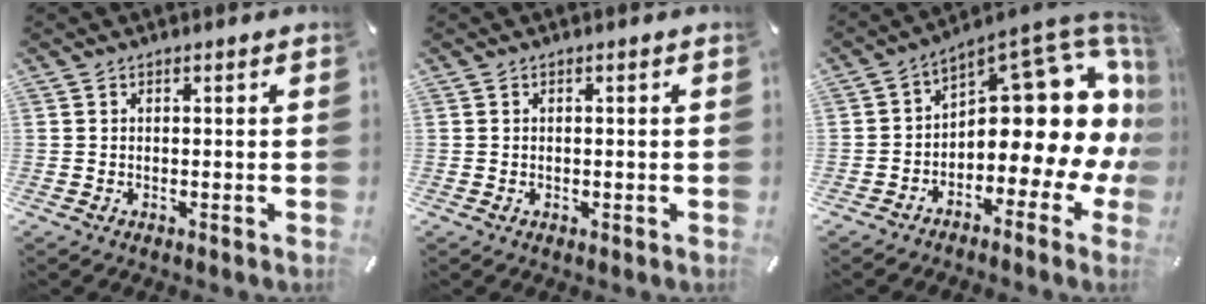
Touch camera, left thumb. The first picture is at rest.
{"total": 0.5, "force": [0.0, 0.5, 0.2], "torque": [-0.004, 0.002, -0.001]}
{"total": 15.8, "force": [5.2, 8.7, 12.1], "torque": [-0.138, -0.069, 0.089]}